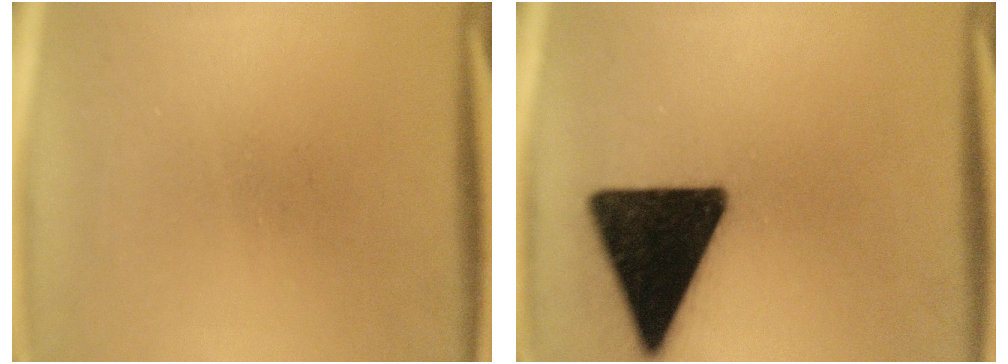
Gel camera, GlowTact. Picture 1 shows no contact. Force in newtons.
{"total": 18.7}